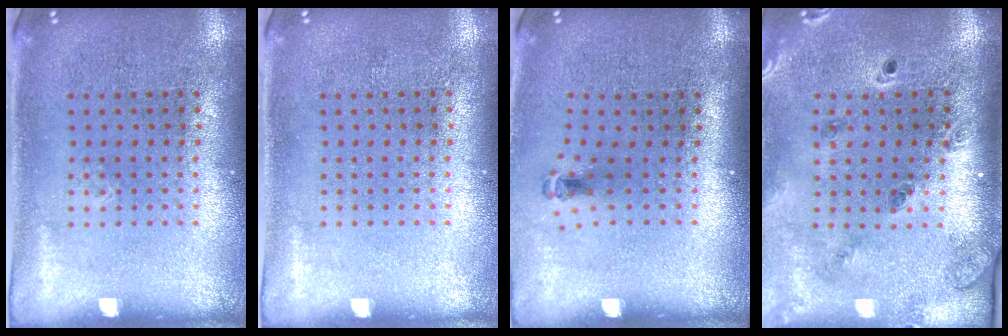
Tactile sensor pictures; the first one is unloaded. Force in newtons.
{"total": 0.0}
{"total": 0.6, "press": 0.3, "slide": 0.5}
{"total": 1.6, "press": 1.5, "slide": 0.4}